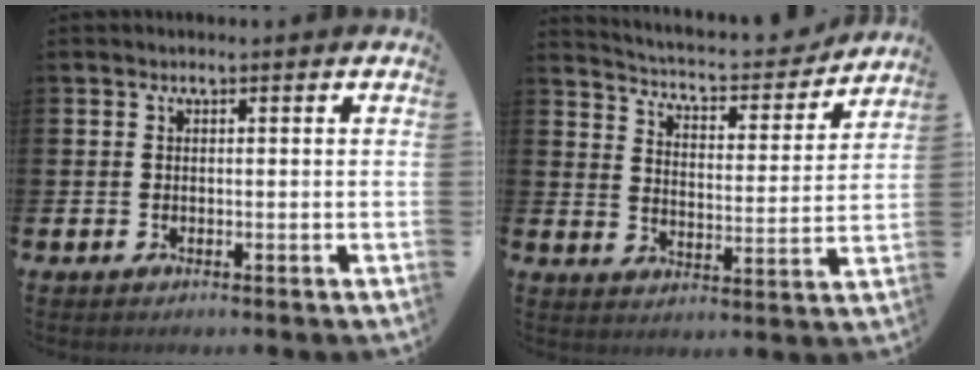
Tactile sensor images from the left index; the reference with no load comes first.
{"total": 5.3, "force": [5.1, 1.0, 1.2], "torque": [-0.051, -0.043, 0.081]}